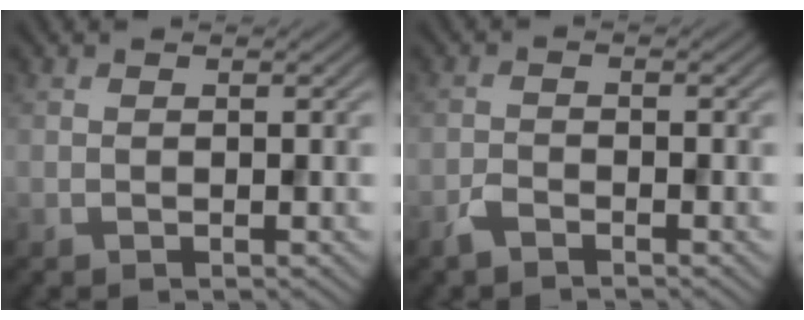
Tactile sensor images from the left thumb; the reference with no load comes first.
{"total": 1.7, "force": [-1.4, 0.6, 0.8], "torque": [-0.021, -0.001, -0.035]}